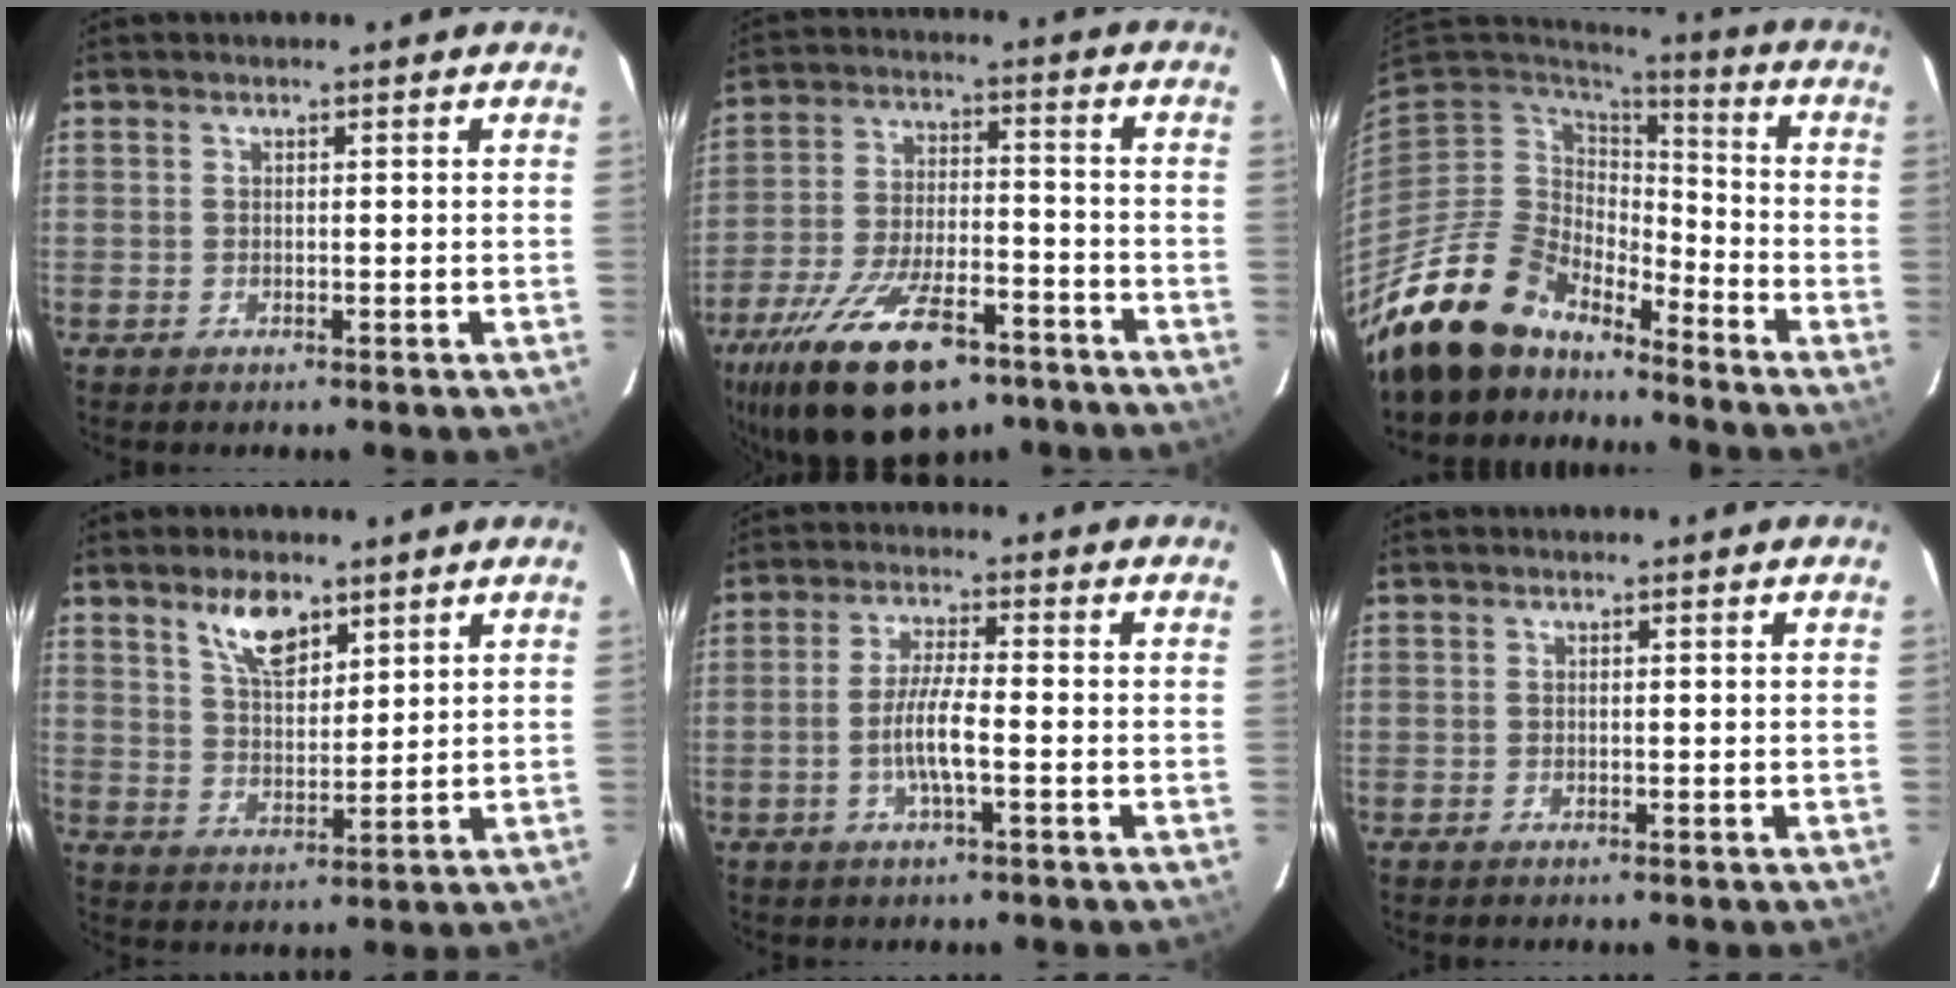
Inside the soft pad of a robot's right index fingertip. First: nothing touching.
{"total": 22.2, "force": [-14.5, 9.3, 13.9], "torque": [-0.274, -0.027, -0.230]}
{"total": 16.1, "force": [-13.9, 6.8, 4.4], "torque": [-0.111, 0.002, -0.251]}
{"total": 7.6, "force": [5.1, 3.3, 4.7], "torque": [-0.078, 0.004, 0.098]}
{"total": 6.1, "force": [-1.8, 0.7, 5.8], "torque": [-0.113, -0.003, -0.035]}
{"total": 0.0}